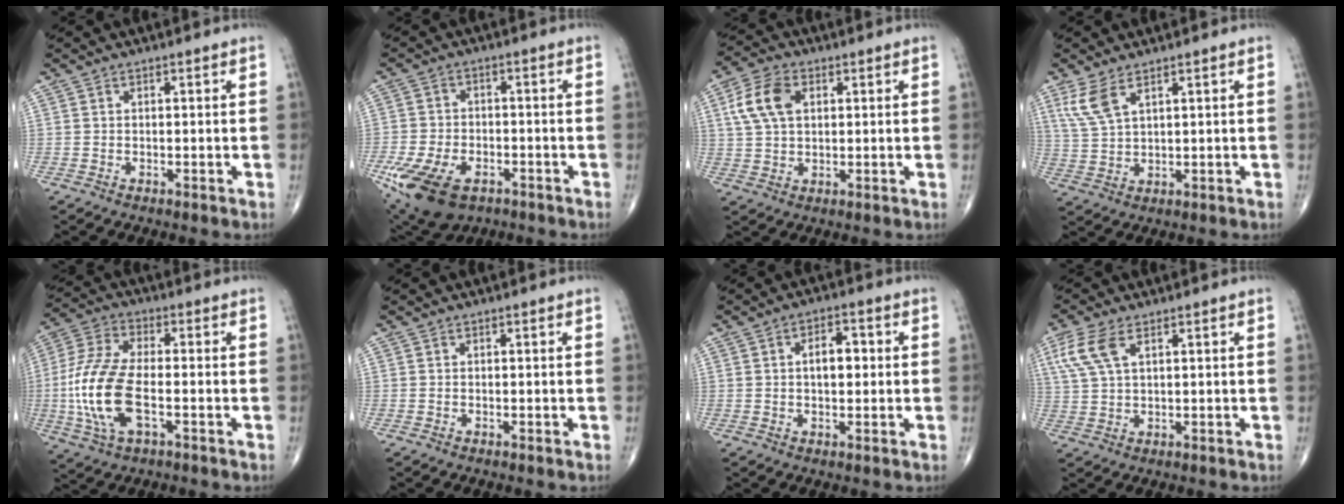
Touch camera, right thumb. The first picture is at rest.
{"total": 14.5, "force": [-7.0, 8.4, 9.4], "torque": [-0.196, 0.010, -0.115]}
{"total": 8.8, "force": [2.5, 5.6, 6.3], "torque": [-0.121, 0.008, 0.046]}
{"total": 6.1, "force": [3.4, 2.4, 4.4], "torque": [-0.101, -0.008, 0.080]}
{"total": 15.1, "force": [-3.0, 6.8, 13.1], "torque": [-0.298, 0.014, -0.057]}
{"total": 0.0}
{"total": 5.4, "force": [0.6, 3.0, 4.5], "torque": [-0.061, 0.010, 0.006]}
{"total": 6.9, "force": [3.0, 3.2, 5.3], "torque": [-0.136, 0.006, 0.065]}